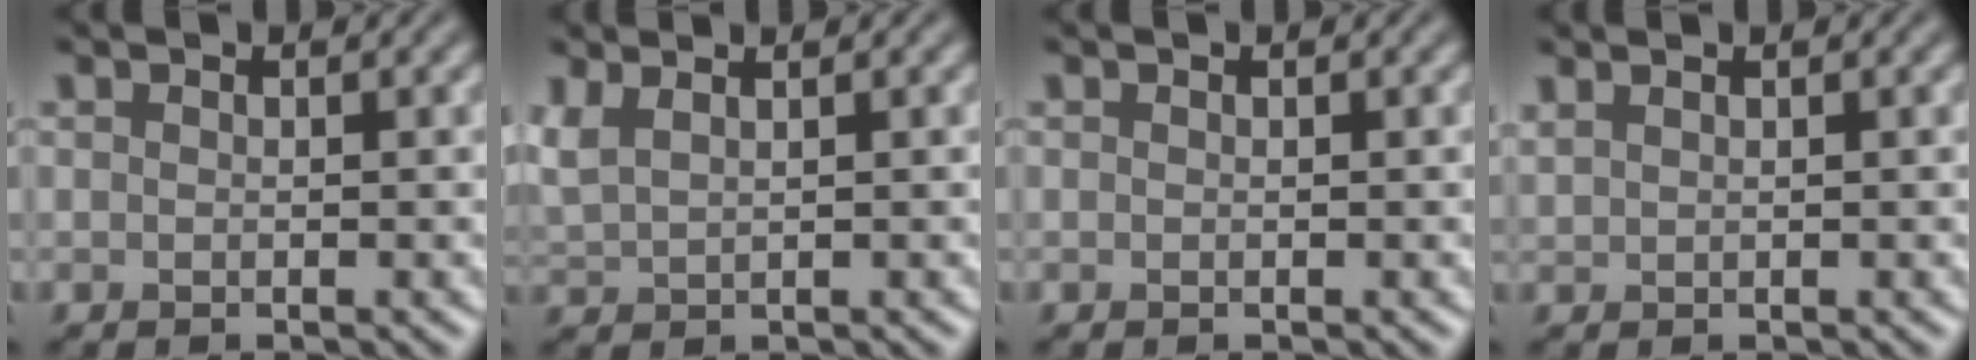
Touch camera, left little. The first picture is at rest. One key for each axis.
{"total": 2.0, "fx": 1.2, "fy": 0.7, "fz": 1.5, "tx": -0.046, "ty": 0.008, "tz": 0.029}
{"total": 0.0}
{"total": 0.7, "fx": 0.6, "fy": 0.1, "fz": 0.3, "tx": -0.012, "ty": 0.003, "tz": 0.016}